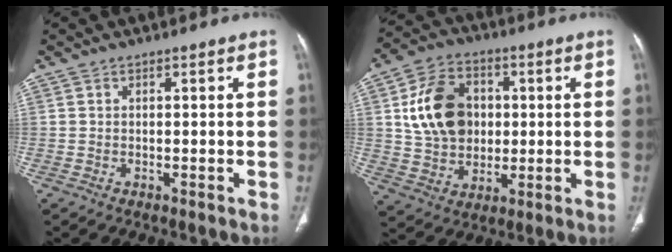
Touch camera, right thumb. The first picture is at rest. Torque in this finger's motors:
{"motor_torque": [0.96, 1.11, 0.65, -0.09, 0.14]}